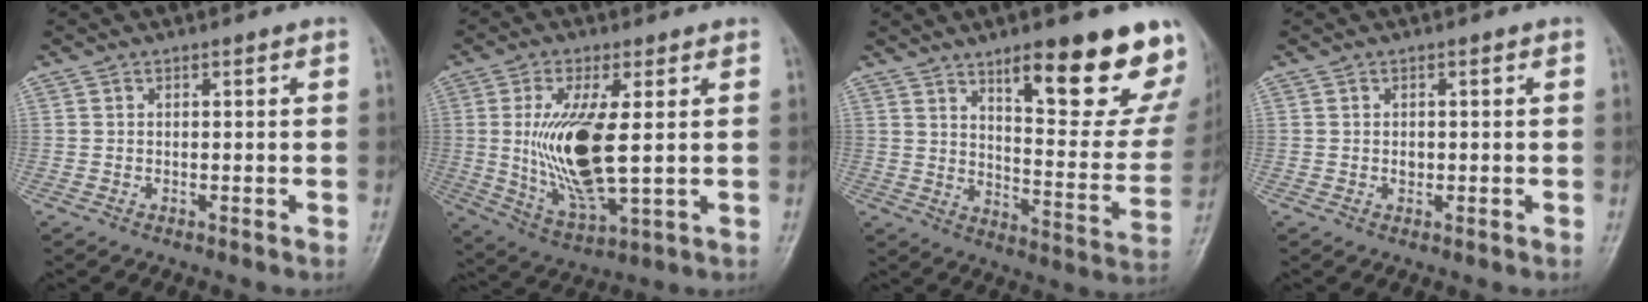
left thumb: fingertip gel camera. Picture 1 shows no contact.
{"total": 14.6, "force": [1.2, 5.0, 13.6], "torque": [-0.271, -0.022, 0.034]}
{"total": 21.4, "force": [13.5, 5.9, 15.6], "torque": [-0.161, -0.076, 0.195]}
{"total": 1.1, "force": [0.0, 0.9, 0.6], "torque": [-0.007, 0.002, 0.001]}